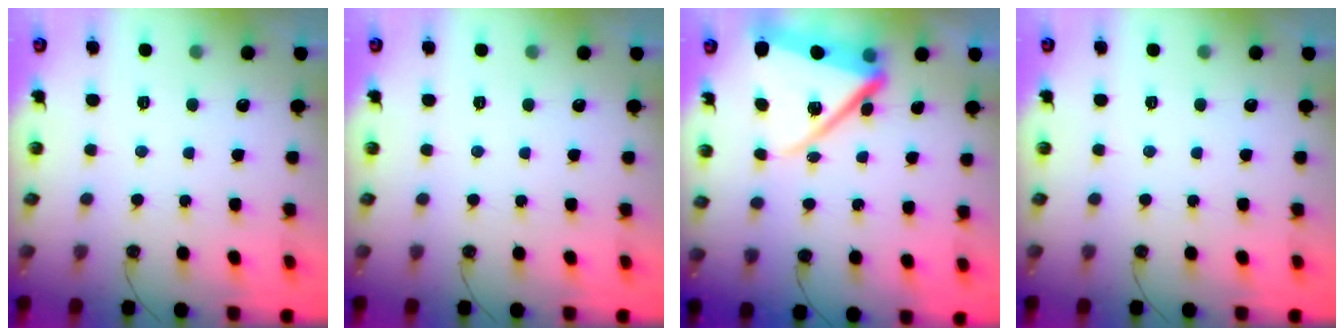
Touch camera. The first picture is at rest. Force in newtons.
{"total": 0.0}
{"total": 14.1, "press": 13.9, "slide": 2.1}
{"total": 0.0}